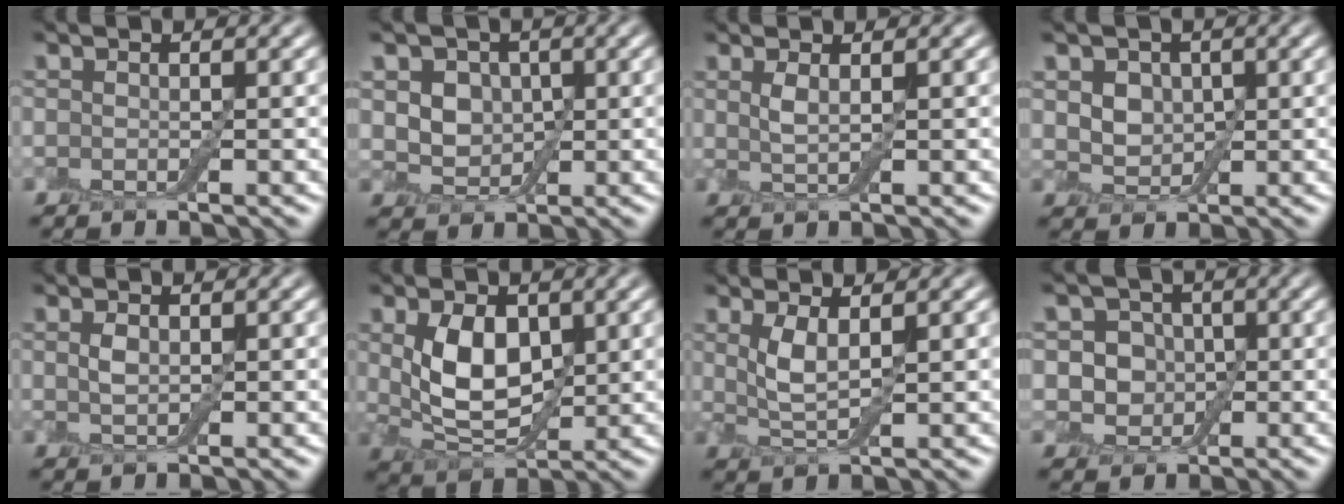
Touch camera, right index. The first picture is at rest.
{"total": 4.0, "force": [1.1, 3.1, 2.1], "torque": [-0.030, 0.002, 0.006]}
{"total": 1.3, "force": [0.7, 0.1, 1.1], "torque": [-0.028, -0.003, 0.014]}
{"total": 3.4, "force": [1.3, 2.5, 1.9], "torque": [-0.032, 0.003, 0.015]}
{"total": 1.0, "force": [0.4, 0.5, 0.8], "torque": [-0.023, 0.002, 0.010]}
{"total": 5.9, "force": [1.0, 3.7, 4.5], "torque": [-0.095, -0.003, 0.027]}
{"total": 2.7, "force": [1.1, 0.5, 2.3], "torque": [-0.053, -0.005, 0.026]}
{"total": 3.8, "force": [0.1, 3.3, 1.8], "torque": [-0.013, 0.002, -0.019]}